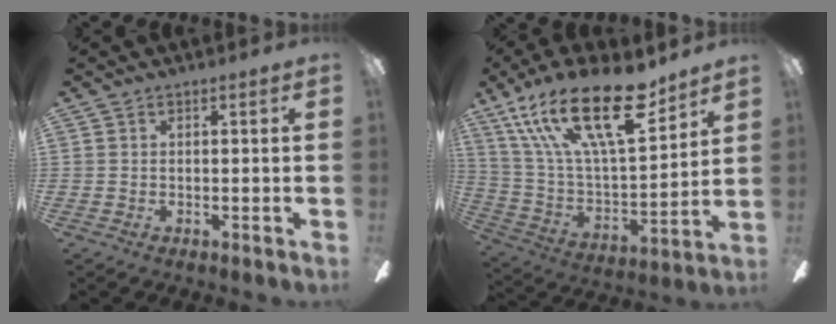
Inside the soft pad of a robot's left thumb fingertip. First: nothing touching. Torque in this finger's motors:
{"motor_torque": [0.52, 0.37, 1.58, -1.19, 0.51]}